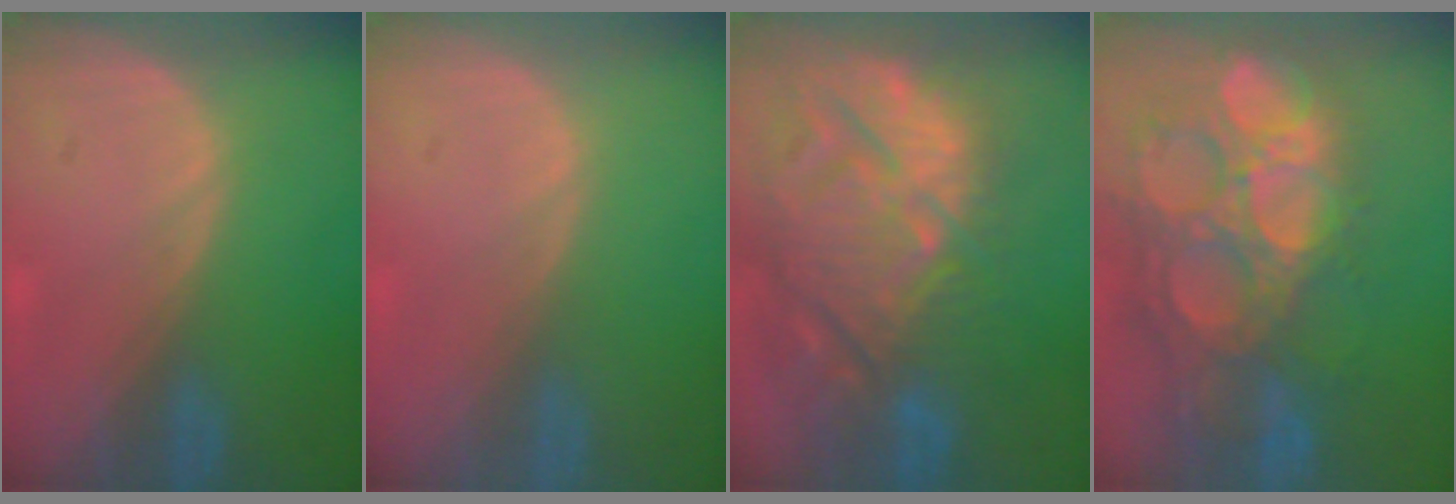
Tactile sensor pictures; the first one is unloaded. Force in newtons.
{"total": 0.0}
{"total": 15.2, "press": 13.1, "slide": 7.8}
{"total": 15.4, "press": 12.8, "slide": 8.7}